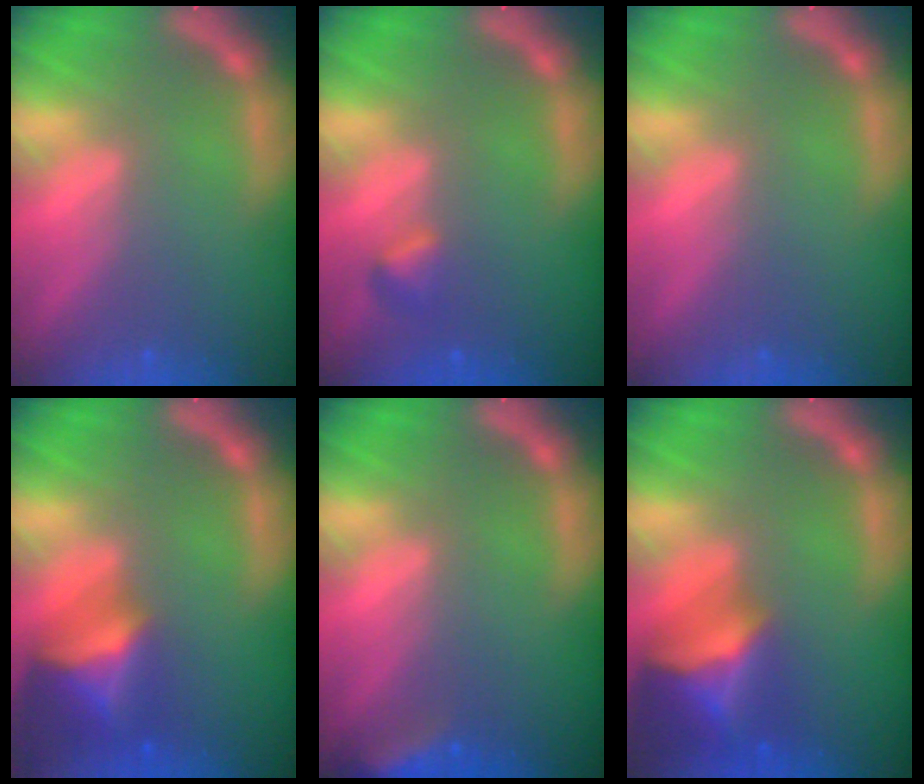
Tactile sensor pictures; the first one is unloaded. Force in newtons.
{"total": 1.4}
{"total": 0.0}
{"total": 6.4}
{"total": 3.5}
{"total": 8.0}